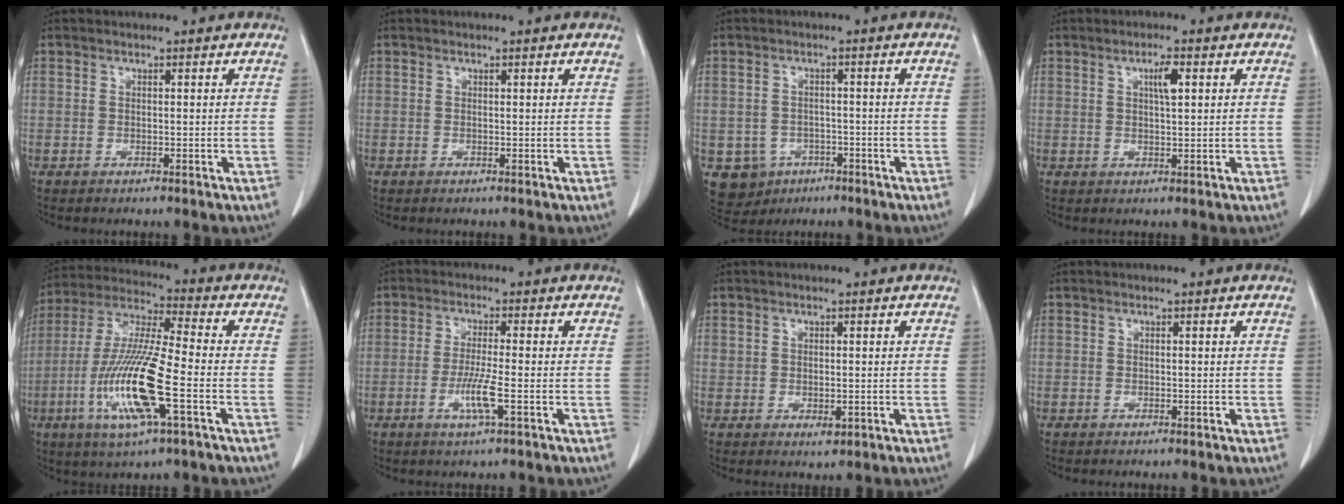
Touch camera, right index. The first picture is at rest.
{"total": 0.0}
{"total": 6.1, "force": [-2.6, 5.4, 0.9], "torque": [-0.019, 0.008, -0.029]}
{"total": 3.0, "force": [1.1, 0.5, 2.7], "torque": [-0.048, 0.000, 0.018]}
{"total": 15.6, "force": [-4.7, 1.4, 14.8], "torque": [-0.307, -0.015, -0.090]}
{"total": 4.8, "force": [-1.6, -0.2, 4.6], "torque": [-0.090, -0.010, -0.032]}
{"total": 1.9, "force": [-0.1, 1.3, 1.3], "torque": [-0.021, -0.003, 0.004]}
{"total": 0.0}